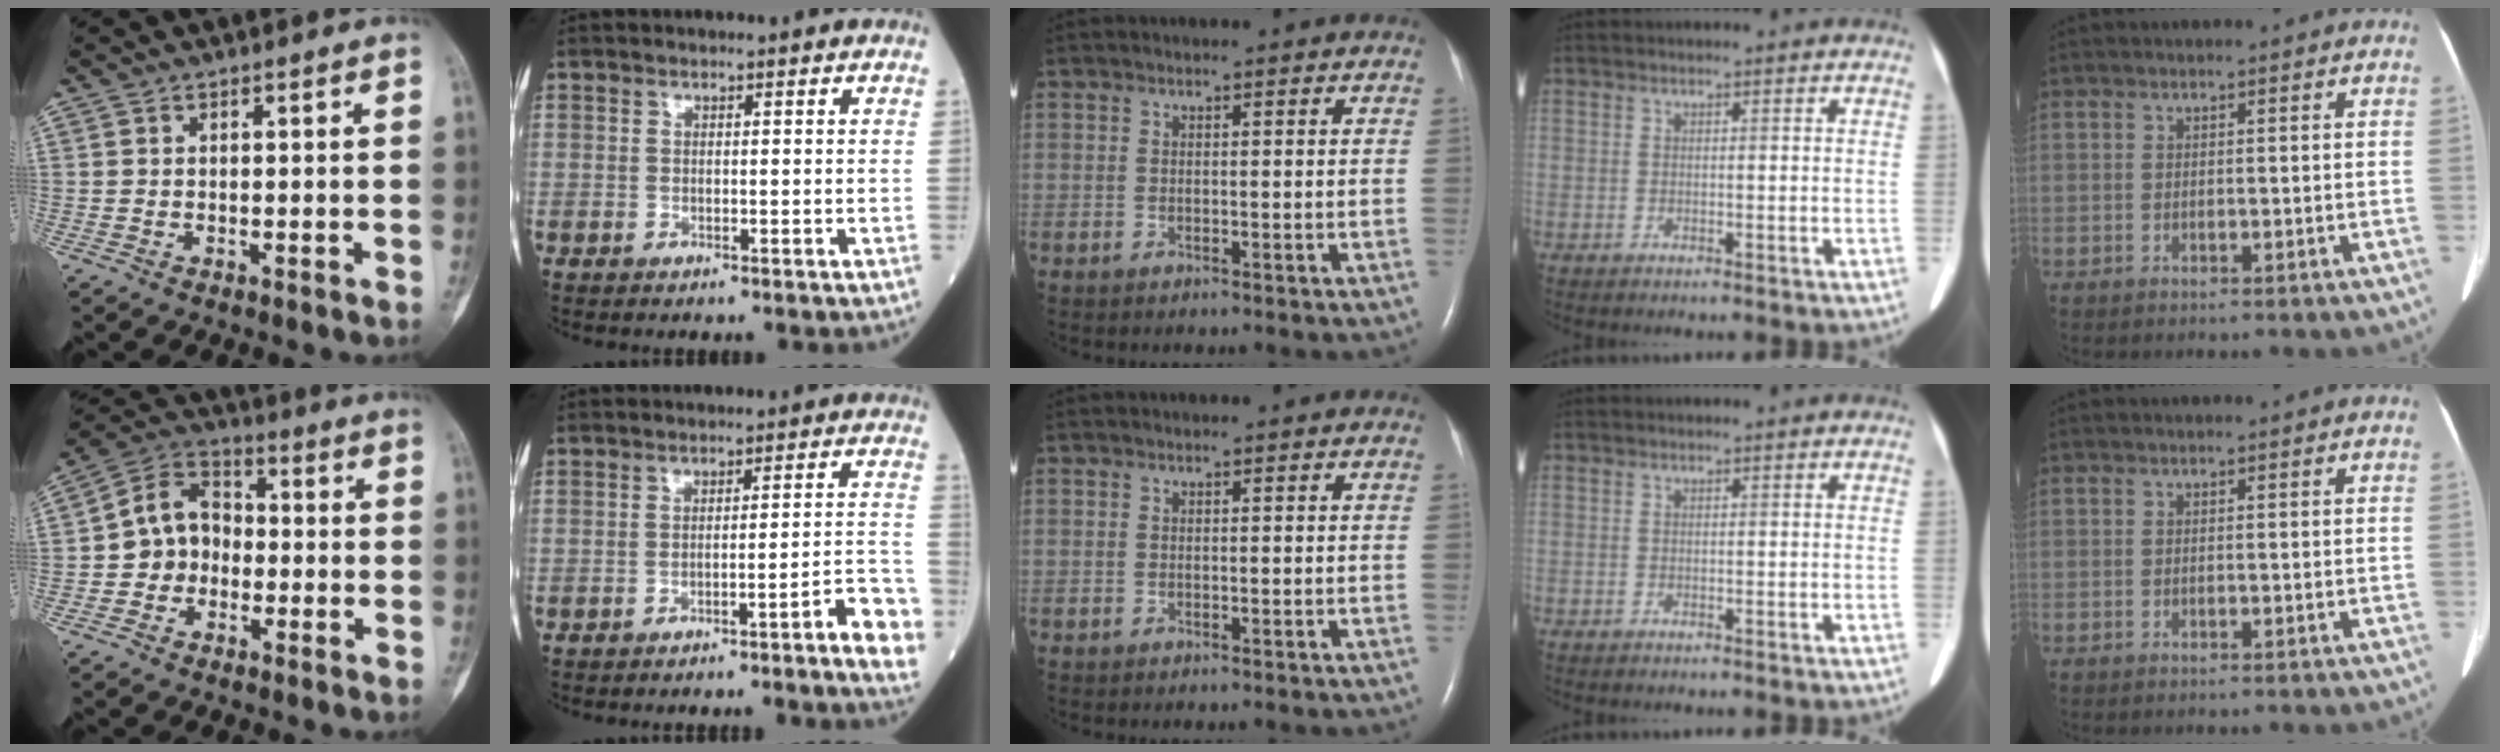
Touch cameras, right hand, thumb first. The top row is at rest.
{"thumb": {"total": 9.4, "force": [-1.6, 7.9, 5.0], "torque": [-0.065, 0.040, -0.044]}, "index": {"total": 7.3, "force": [-3.7, -0.1, 6.3], "torque": [-0.061, 0.012, -0.048]}}